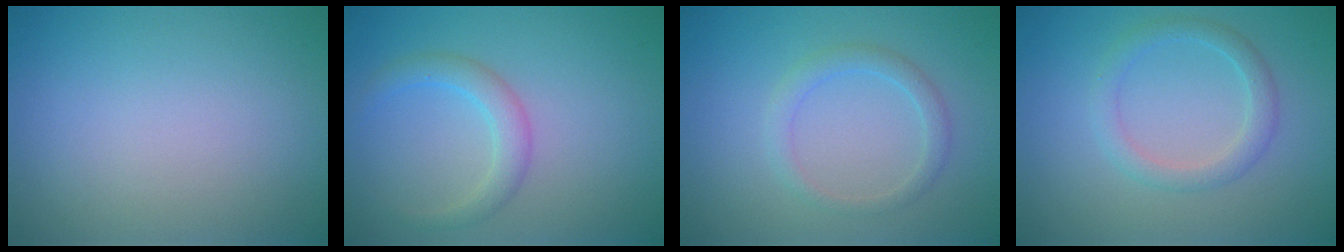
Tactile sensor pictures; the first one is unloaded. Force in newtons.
{"total": 2.5, "press": 2.5, "slide": 0.1}
{"total": 1.8, "press": 1.8, "slide": 0.0}
{"total": 2.4, "press": 2.3, "slide": 0.1}